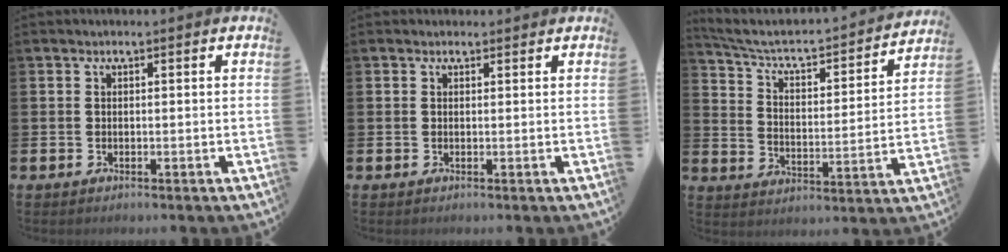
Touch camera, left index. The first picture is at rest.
{"total": 0.6, "force": [0.5, 0.4, 0.1], "torque": [0.010, -0.001, 0.005]}
{"total": 5.6, "force": [4.7, 1.7, 2.4], "torque": [-0.073, -0.040, 0.069]}